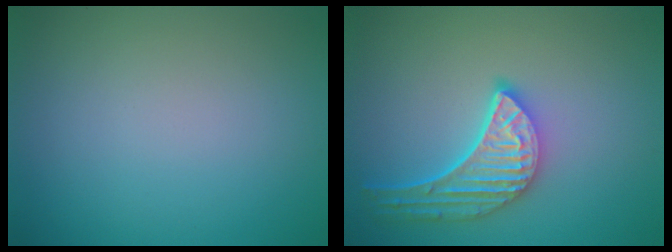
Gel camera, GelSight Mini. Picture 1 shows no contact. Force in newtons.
{"total": 5.3, "press": 4.1, "slide": 3.3}